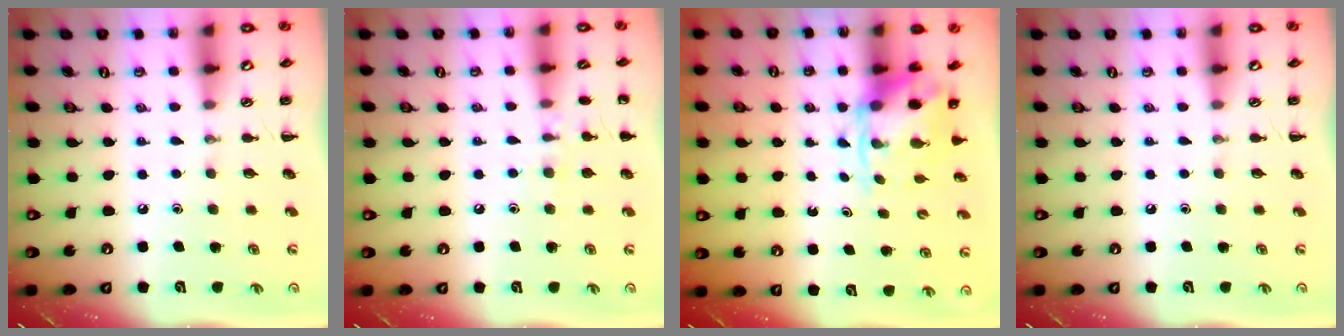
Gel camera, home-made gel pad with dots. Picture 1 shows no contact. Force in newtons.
{"total": 7.3, "press": 7.0, "slide": 2.0}
{"total": 6.6, "press": 6.4, "slide": 1.4}
{"total": 0.0}